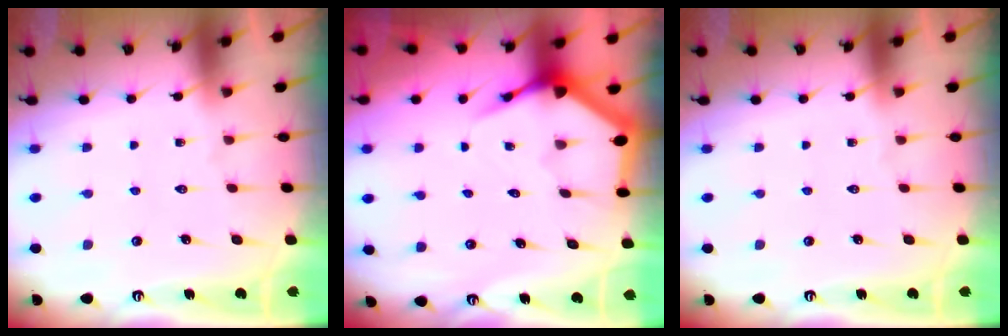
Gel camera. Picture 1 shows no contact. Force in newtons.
{"total": 5.0, "press": 5.0, "slide": 0.6}
{"total": 0.0}